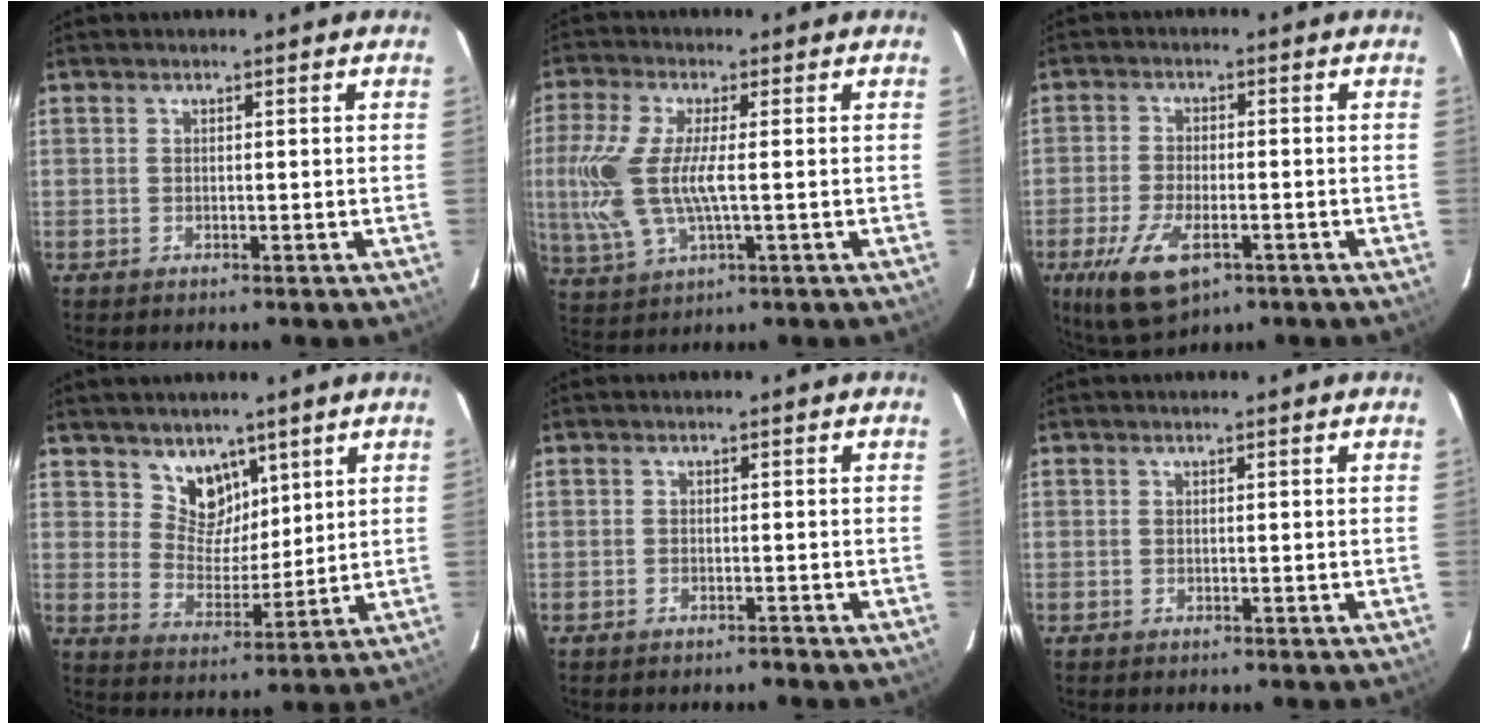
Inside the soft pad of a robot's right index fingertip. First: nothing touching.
{"total": 12.3, "force": [-0.5, 4.1, 11.6], "torque": [-0.252, -0.007, -0.003]}
{"total": 10.5, "force": [-5.2, 4.6, 7.9], "torque": [-0.179, -0.028, -0.092]}
{"total": 7.5, "force": [5.1, 5.1, 1.9], "torque": [-0.021, -0.007, 0.099]}
{"total": 1.0, "force": [-0.9, 0.1, 0.1], "torque": [-0.006, 0.002, -0.015]}
{"total": 0.0}